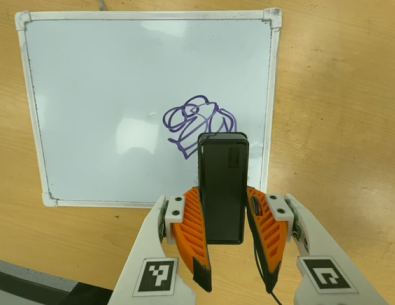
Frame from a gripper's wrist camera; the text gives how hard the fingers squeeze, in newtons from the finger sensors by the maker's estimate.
{"total": 5.7, "left": 4.1, "right": 7.3}